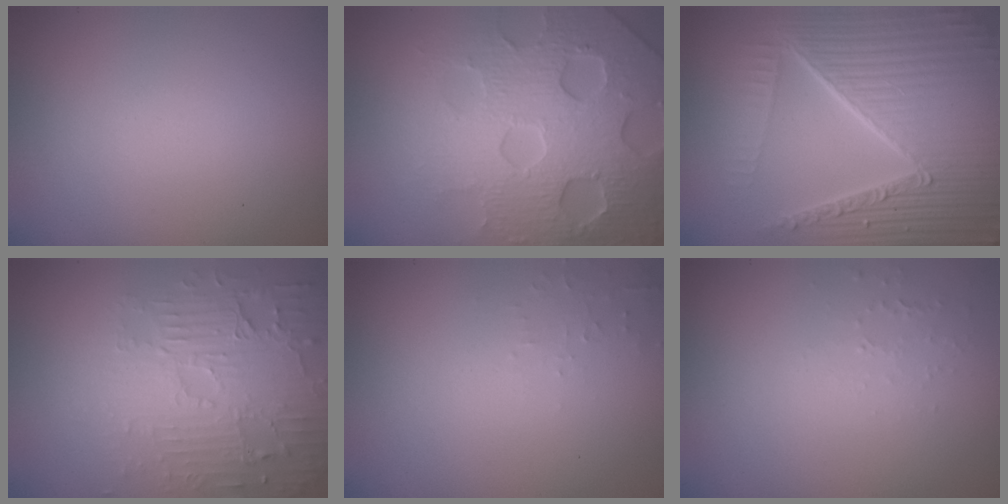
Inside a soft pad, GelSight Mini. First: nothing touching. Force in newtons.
{"total": 7.2, "press": 7.1, "slide": 1.4}
{"total": 10.5, "press": 6.6, "slide": 8.2}
{"total": 4.1, "press": 3.7, "slide": 1.9}
{"total": 0.8, "press": 0.7, "slide": 0.1}
{"total": 0.8, "press": 0.8, "slide": 0.3}